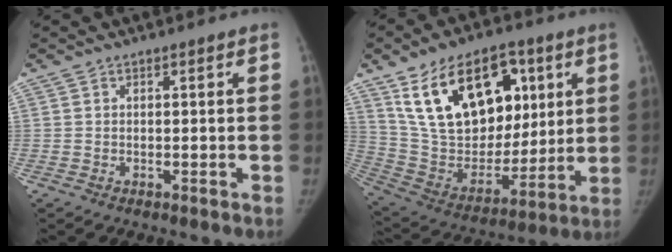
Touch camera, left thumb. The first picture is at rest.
{"total": 26.2, "force": [11.0, 16.1, 17.6], "torque": [-0.269, -0.014, 0.205]}